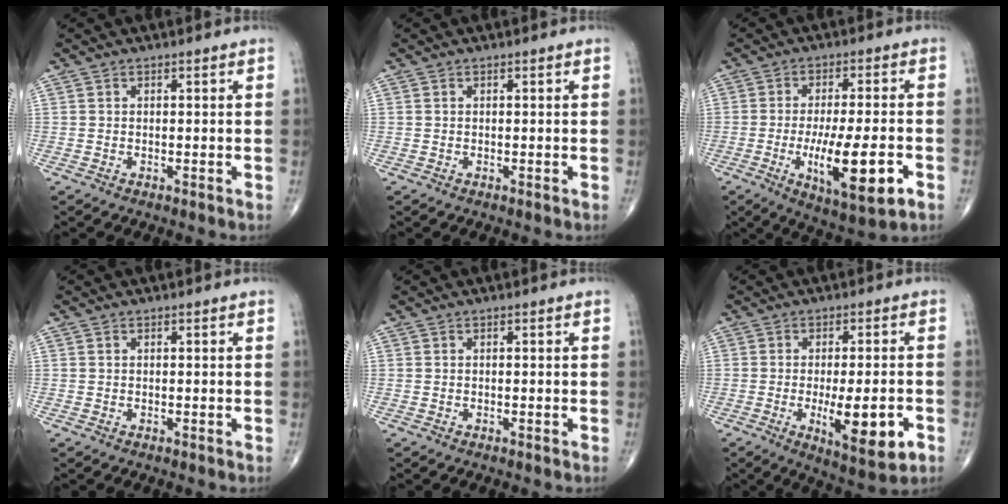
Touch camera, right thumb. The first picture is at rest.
{"total": 0.0}
{"total": 14.2, "force": [-4.3, 3.7, 13.0], "torque": [-0.213, -0.004, -0.061]}
{"total": 0.0}
{"total": 0.0}
{"total": 11.3, "force": [-3.3, 3.2, 10.3], "torque": [-0.147, -0.007, -0.043]}